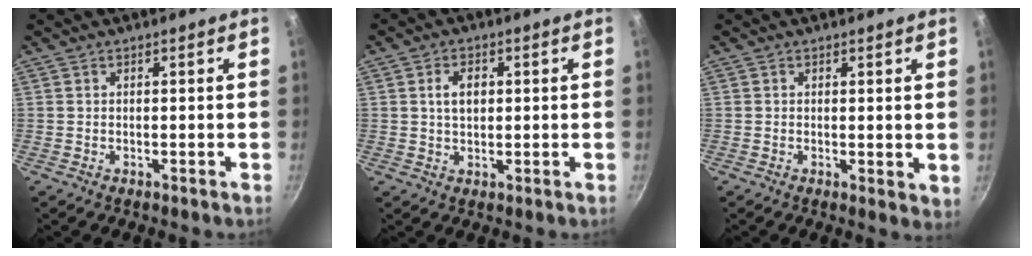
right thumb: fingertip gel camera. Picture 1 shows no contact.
{"total": 4.3, "force": [0.8, 2.8, 3.1], "torque": [-0.038, 0.004, 0.013]}
{"total": 2.5, "force": [0.6, 1.4, 2.0], "torque": [-0.026, -0.005, 0.007]}